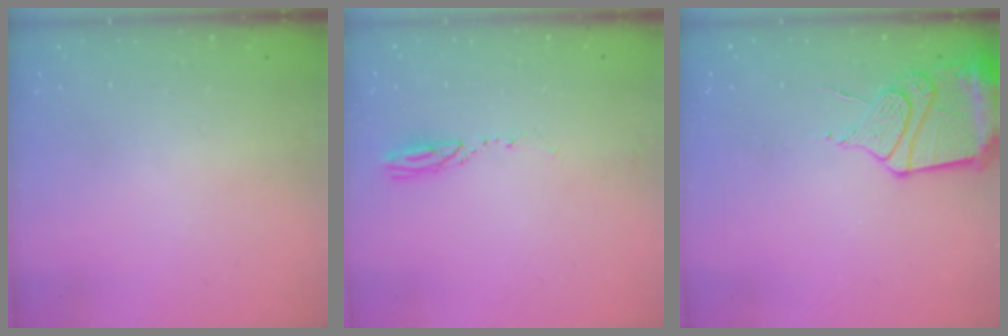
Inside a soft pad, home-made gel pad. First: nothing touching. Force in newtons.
{"total": 3.3, "press": 3.2, "slide": 0.5}
{"total": 13.2, "press": 13.1, "slide": 1.7}